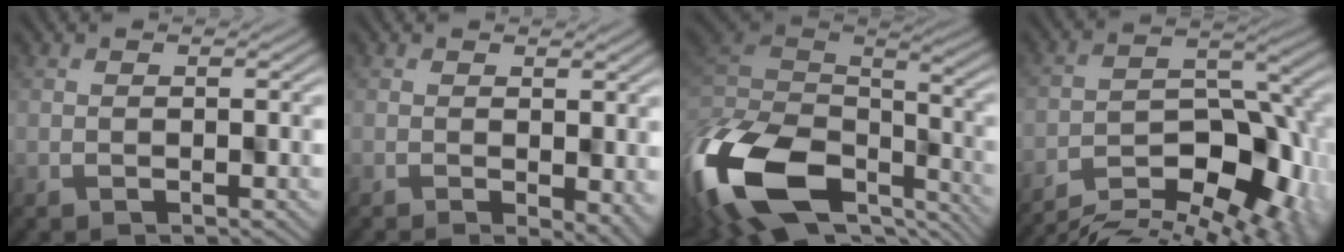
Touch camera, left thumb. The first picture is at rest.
{"total": 2.7, "force": [-1.0, 1.1, 2.2], "torque": [-0.043, -0.006, -0.002]}
{"total": 15.2, "force": [-4.6, 8.4, 11.8], "torque": [-0.296, -0.042, -0.052]}
{"total": 10.2, "force": [-5.8, 4.3, 7.1], "torque": [-0.133, -0.016, -0.100]}